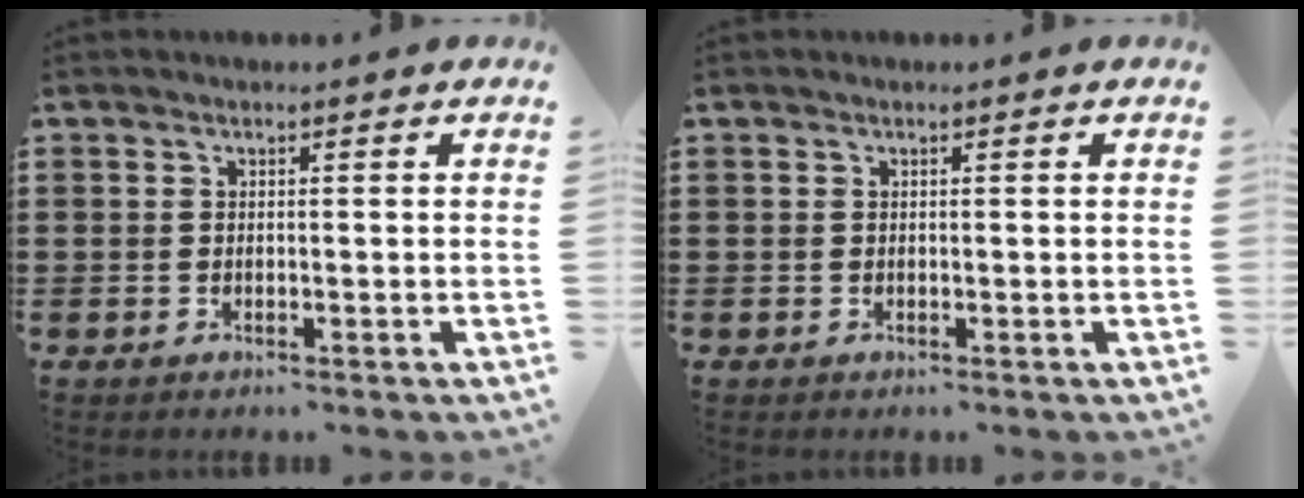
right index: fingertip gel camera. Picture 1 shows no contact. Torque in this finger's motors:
{"motor_torque": [-0.12, 0.08, 0.00, -0.01]}